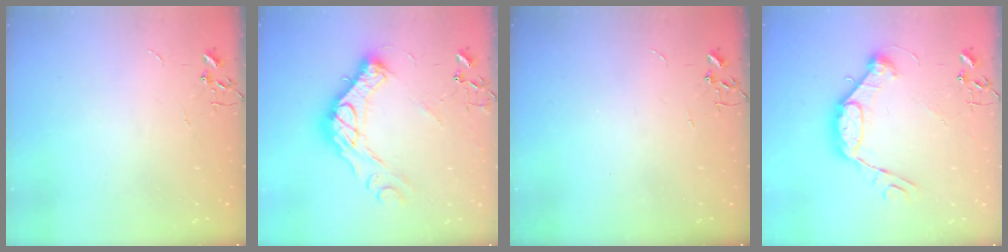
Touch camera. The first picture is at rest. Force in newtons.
{"total": 19.8, "press": 19.7, "slide": 1.5}
{"total": 0.0}
{"total": 12.8, "press": 12.8, "slide": 0.3}